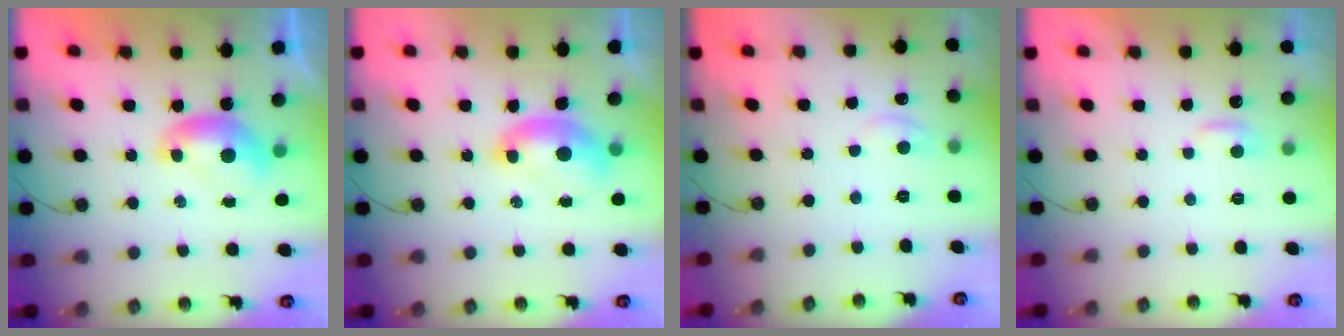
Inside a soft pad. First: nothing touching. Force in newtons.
{"total": 2.3, "press": 2.3, "slide": 0.6}
{"total": 1.1, "press": 0.8, "slide": 0.7}
{"total": 2.0, "press": 2.0, "slide": 0.3}